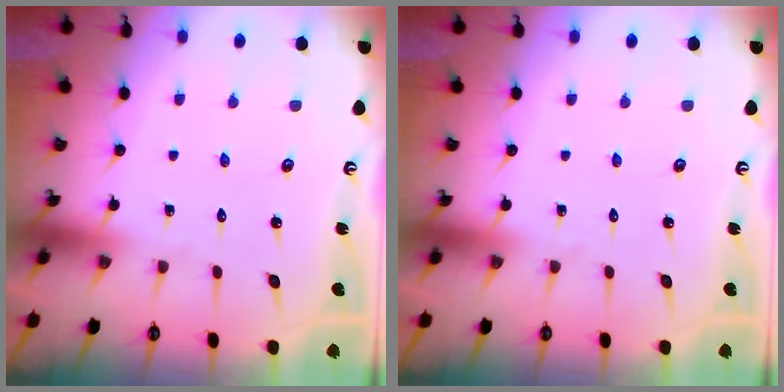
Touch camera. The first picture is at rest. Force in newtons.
{"total": 0.0}